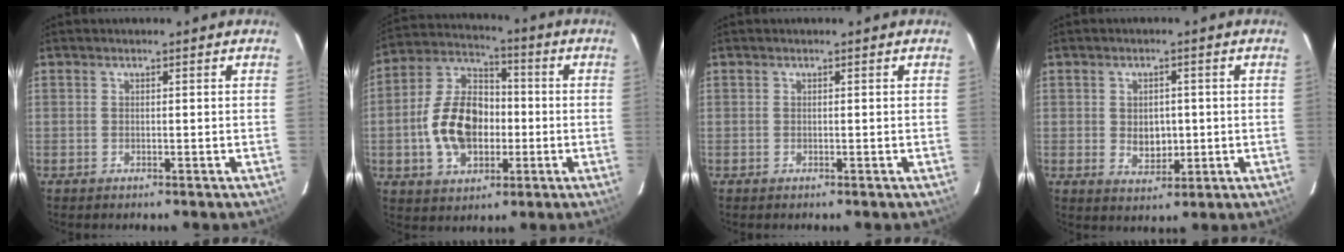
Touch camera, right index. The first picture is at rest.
{"total": 14.9, "force": [-2.4, 9.9, 10.9], "torque": [-0.219, 0.024, -0.033]}
{"total": 0.0}
{"total": 5.1, "force": [-0.2, 3.8, 3.4], "torque": [-0.056, -0.002, 0.005]}